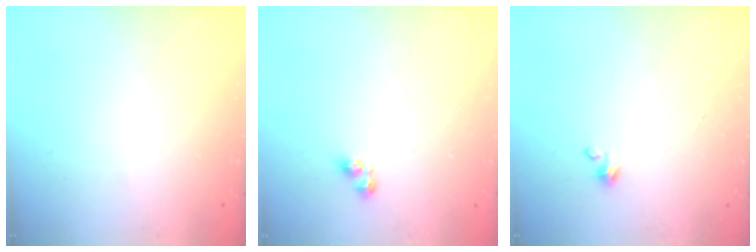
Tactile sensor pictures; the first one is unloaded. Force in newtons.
{"total": 5.2, "press": 5.2, "slide": 0.7}
{"total": 1.4, "press": 1.4, "slide": 0.3}